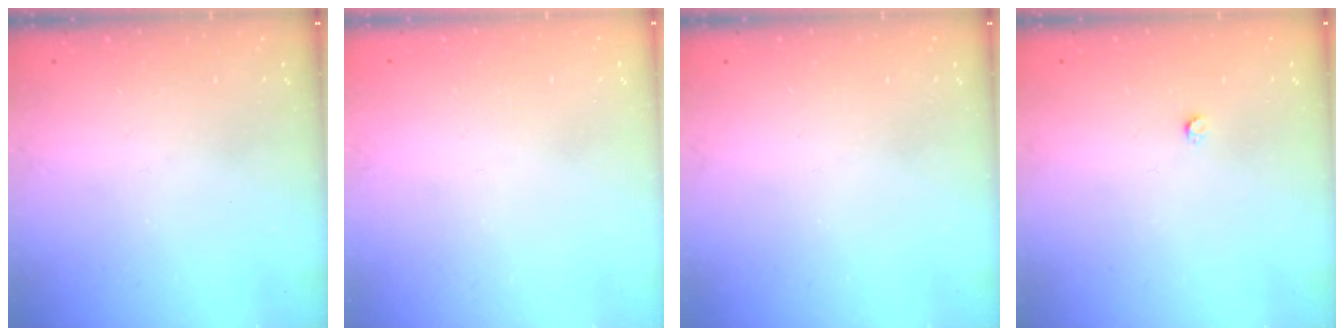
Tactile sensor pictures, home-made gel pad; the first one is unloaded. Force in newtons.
{"total": 0.7, "press": 0.7, "slide": 0.3}
{"total": 0.0}
{"total": 2.4, "press": 2.4, "slide": 0.3}